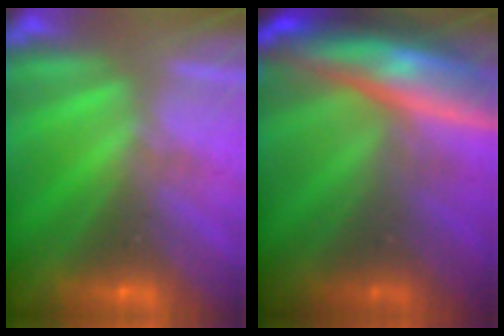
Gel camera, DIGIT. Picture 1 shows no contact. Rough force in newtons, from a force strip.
{"total": 7.8}